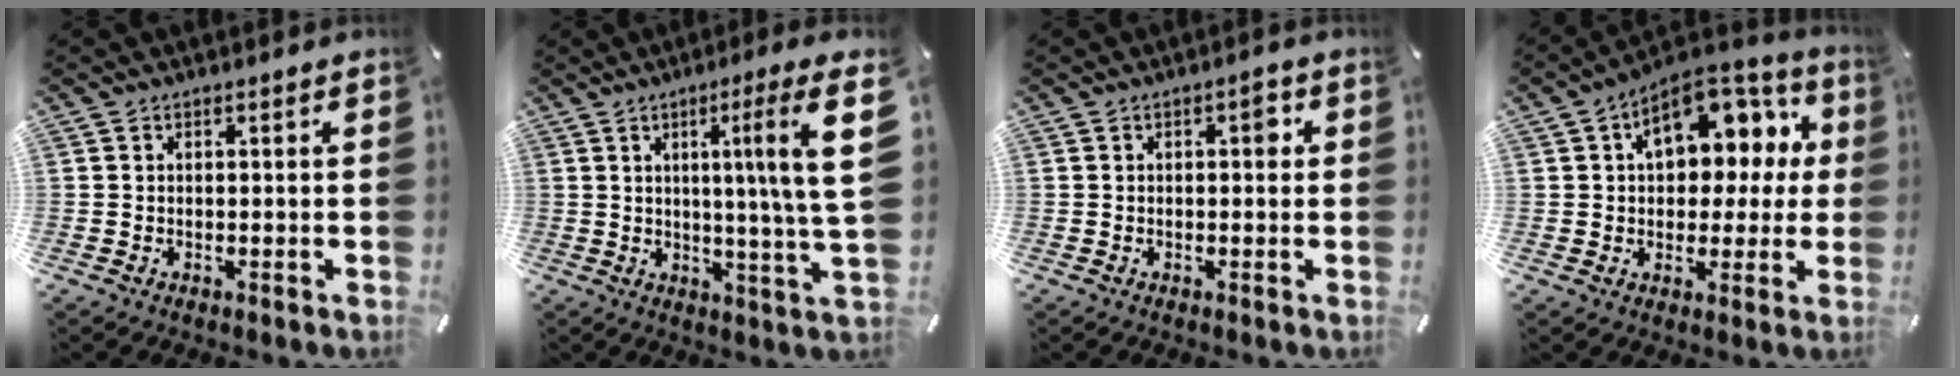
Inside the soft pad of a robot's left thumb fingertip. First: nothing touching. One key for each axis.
{"total": 16.3, "fx": 4.6, "fy": -0.5, "fz": 15.6, "tx": -0.233, "ty": -0.028, "tz": 0.046}
{"total": 2.8, "fx": 0.4, "fy": 1.4, "fz": 2.3, "tx": -0.025, "ty": 0.002, "tz": -0.003}
{"total": 13.6, "fx": 5.1, "fy": 8.9, "fz": 9.0, "tx": -0.127, "ty": -0.028, "tz": 0.089}